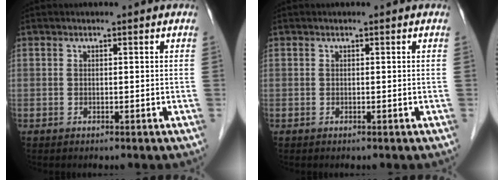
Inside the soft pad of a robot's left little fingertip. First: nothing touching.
{"total": 0.0}